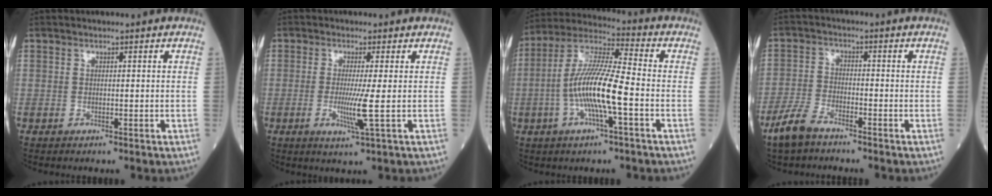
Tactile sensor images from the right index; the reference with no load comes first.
{"total": 4.6, "force": [-0.6, -1.0, 4.5], "torque": [-0.093, -0.015, -0.012]}
{"total": 12.5, "force": [-2.8, 1.1, 12.1], "torque": [-0.245, 0.005, -0.060]}
{"total": 5.5, "force": [-4.4, 1.6, 2.8], "torque": [-0.071, -0.005, -0.089]}